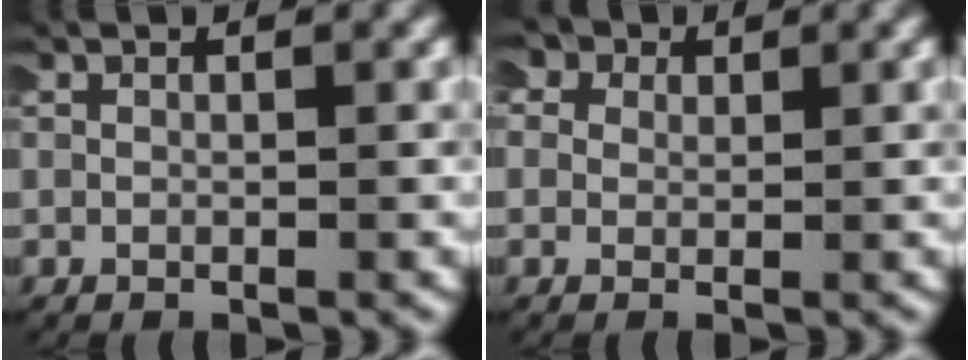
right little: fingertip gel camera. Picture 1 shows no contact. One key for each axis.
{"total": 4.9, "fx": 2.0, "fy": 4.1, "fz": 1.7, "tx": -0.053, "ty": 0.005, "tz": 0.018}